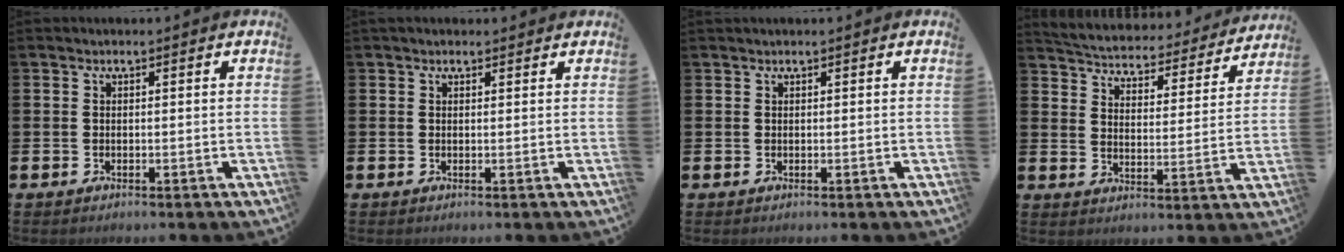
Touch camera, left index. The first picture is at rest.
{"total": 0.9, "force": [0.7, 0.4, 0.3], "torque": [0.005, 0.001, 0.010]}
{"total": 0.0}
{"total": 4.6, "force": [4.5, 0.9, 0.7], "torque": [-0.040, -0.042, 0.070]}